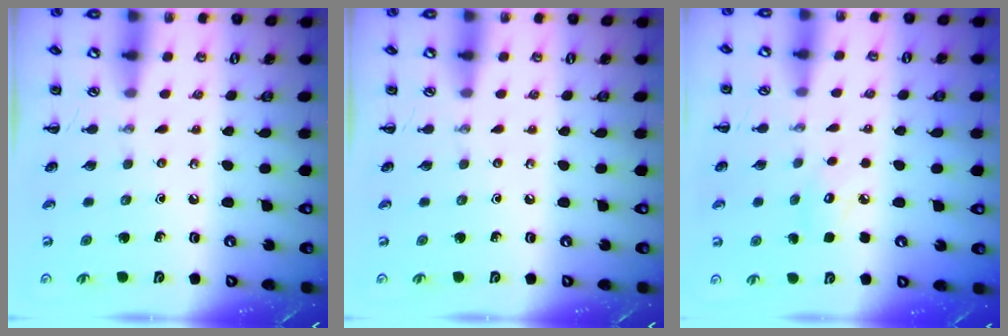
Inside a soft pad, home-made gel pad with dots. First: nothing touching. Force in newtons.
{"total": 0.0}
{"total": 3.8, "press": 3.7, "slide": 0.9}